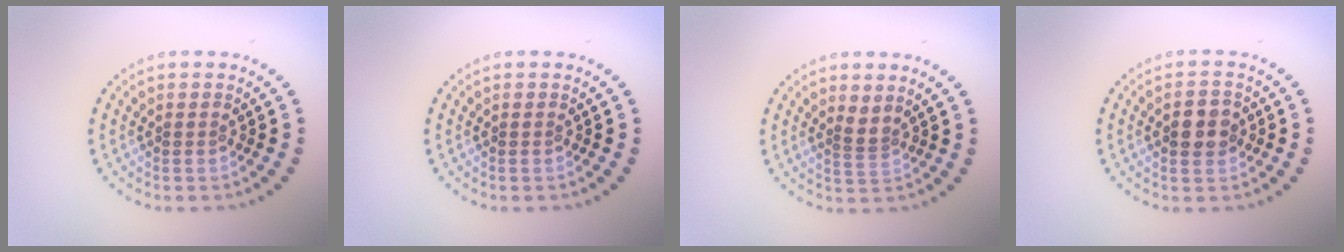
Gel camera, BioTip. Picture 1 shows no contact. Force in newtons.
{"total": 0.0}
{"total": 1.2, "press": 0.8, "slide": 0.9}
{"total": 2.8, "press": 2.8, "slide": 0.3}